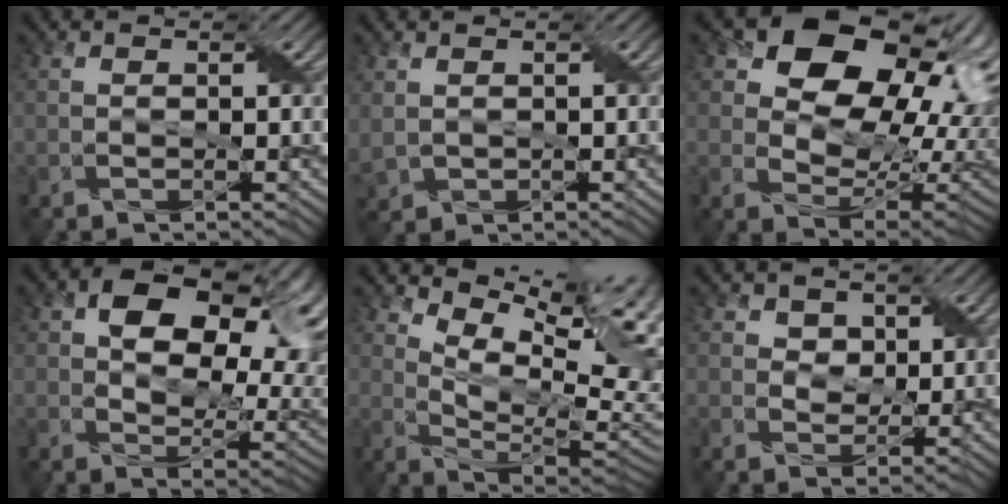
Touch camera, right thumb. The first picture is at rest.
{"total": 2.2, "force": [0.7, 1.7, 1.2], "torque": [-0.041, -0.003, 0.019]}
{"total": 19.2, "force": [8.0, 13.0, 11.7], "torque": [-0.185, 0.047, 0.141]}
{"total": 16.1, "force": [5.9, 9.9, 11.2], "torque": [-0.150, 0.010, 0.098]}
{"total": 13.4, "force": [6.9, 4.6, 10.5], "torque": [-0.199, 0.014, 0.122]}
{"total": 3.8, "force": [2.0, 2.8, 1.6], "torque": [-0.040, -0.011, 0.028]}